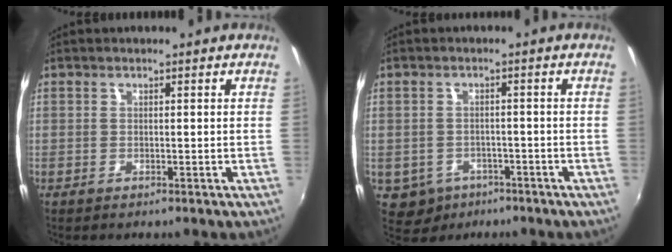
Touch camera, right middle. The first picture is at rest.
{"total": 6.3, "force": [-3.2, 5.1, 1.8], "torque": [-0.050, -0.006, -0.038]}